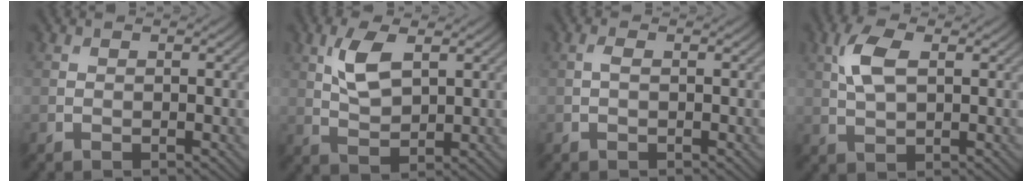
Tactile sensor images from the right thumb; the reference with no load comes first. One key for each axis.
{"total": 5.8, "fx": 2.2, "fy": 2.7, "fz": 4.6, "tx": -0.104, "ty": 0.000, "tz": 0.044}
{"total": 0.8, "fx": 0.1, "fy": 0.4, "fz": 0.7, "tx": -0.018, "ty": 0.002, "tz": 0.000}
{"total": 5.2, "fx": 1.6, "fy": 2.5, "fz": 4.3, "tx": -0.105, "ty": 0.007, "tz": 0.032}